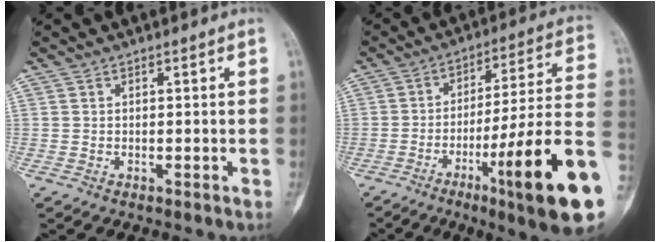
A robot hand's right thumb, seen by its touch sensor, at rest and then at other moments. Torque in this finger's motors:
{"motor_torque": [2.85, 1.30, 1.76, -1.02, 0.54]}